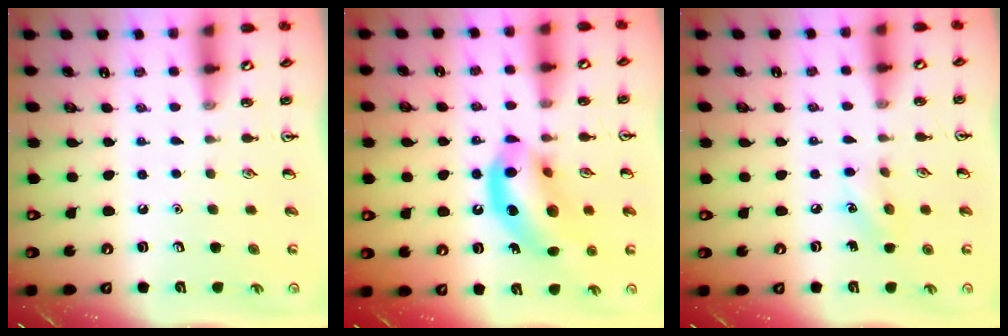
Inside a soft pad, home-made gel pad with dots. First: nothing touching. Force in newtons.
{"total": 14.8, "press": 14.3, "slide": 3.7}
{"total": 6.0, "press": 5.8, "slide": 1.7}